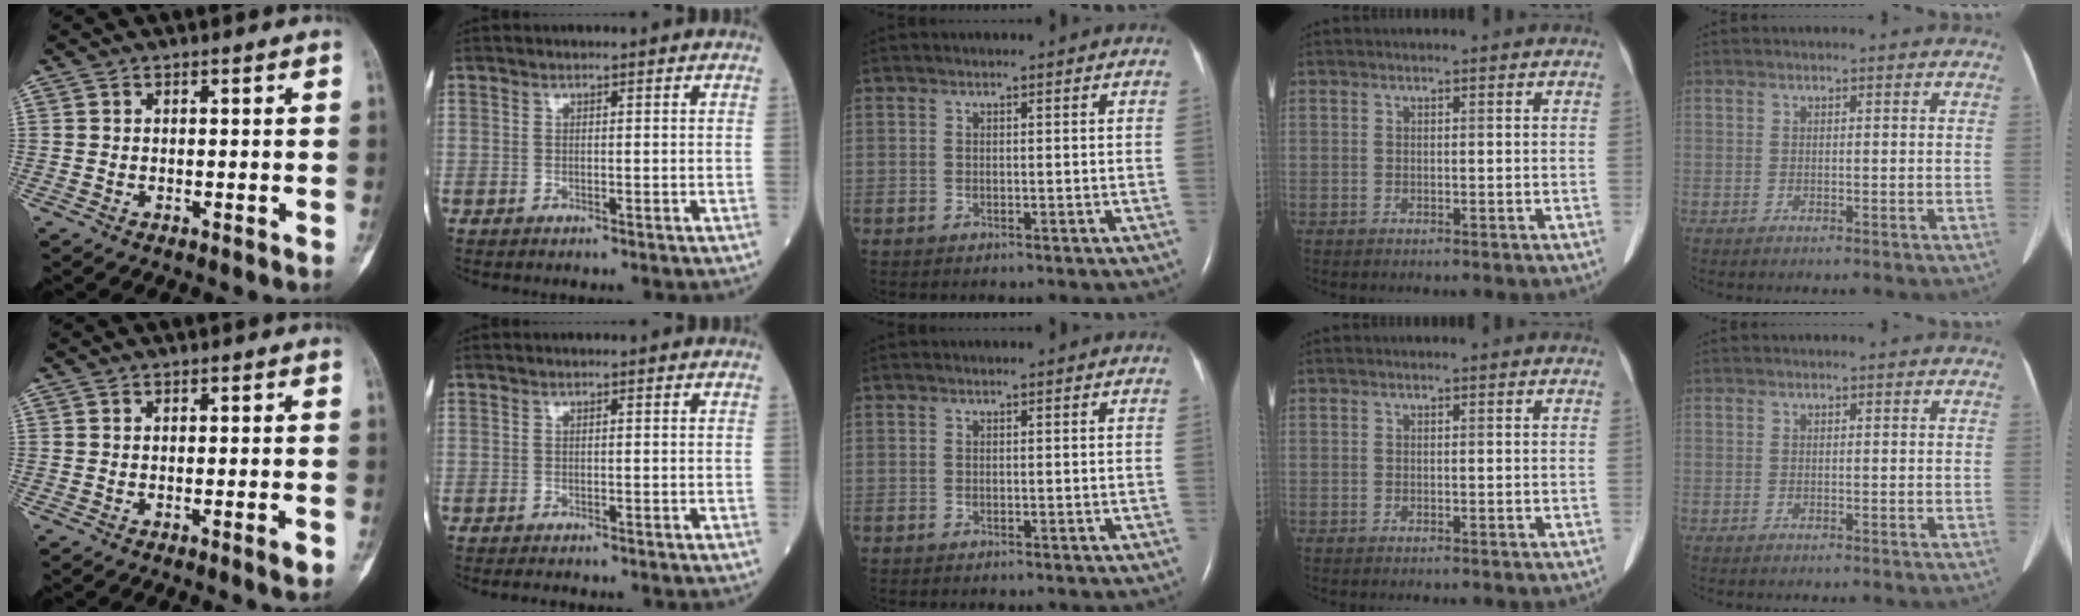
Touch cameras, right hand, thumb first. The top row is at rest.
{"thumb": {"total": 1.9, "force": [-0.8, 0.2, 1.7], "torque": [-0.026, -0.005, -0.011]}, "index": {"total": 0.8, "force": [-0.6, 0.1, 0.4], "torque": [-0.008, -0.002, -0.009]}}